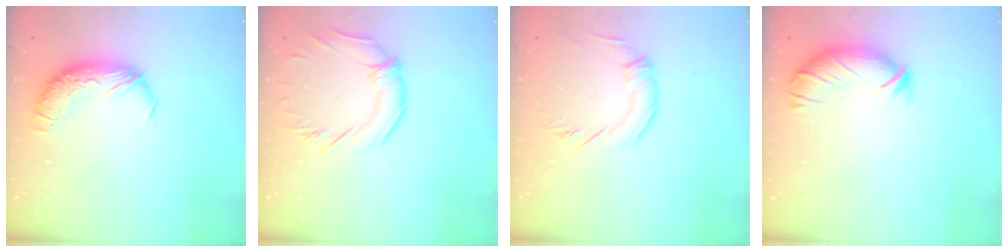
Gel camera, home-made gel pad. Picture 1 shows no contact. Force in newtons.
{"total": 1.1, "press": 0.5, "slide": 1.0}
{"total": 2.5, "press": 2.1, "slide": 1.4}
{"total": 2.6, "press": 2.5, "slide": 0.9}